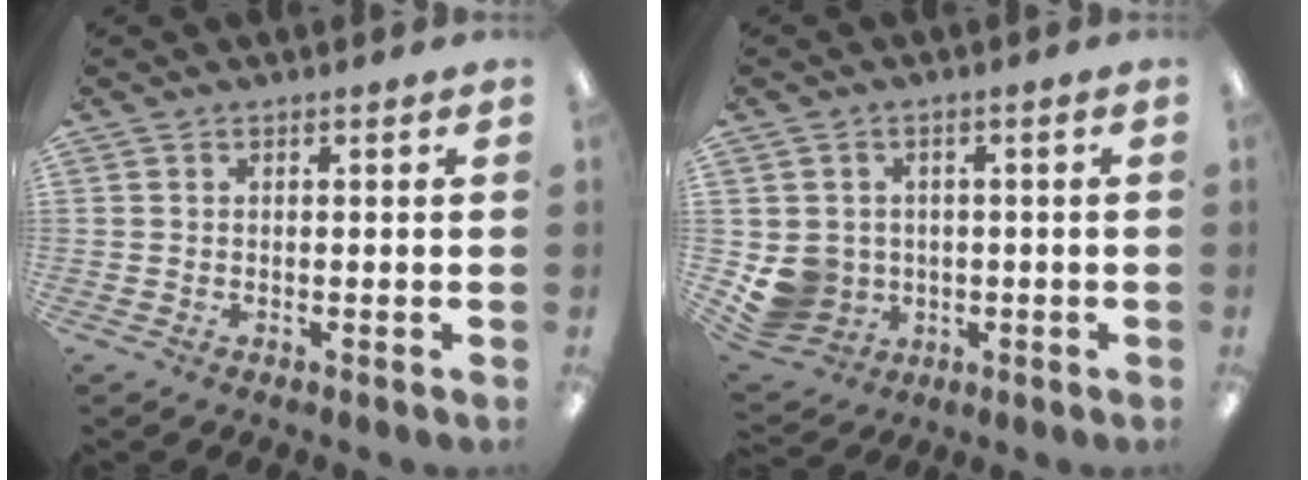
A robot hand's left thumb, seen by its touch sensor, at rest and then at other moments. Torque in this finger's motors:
{"motor_torque": [0.41, 1.74, 0.38, -0.45, 0.04]}